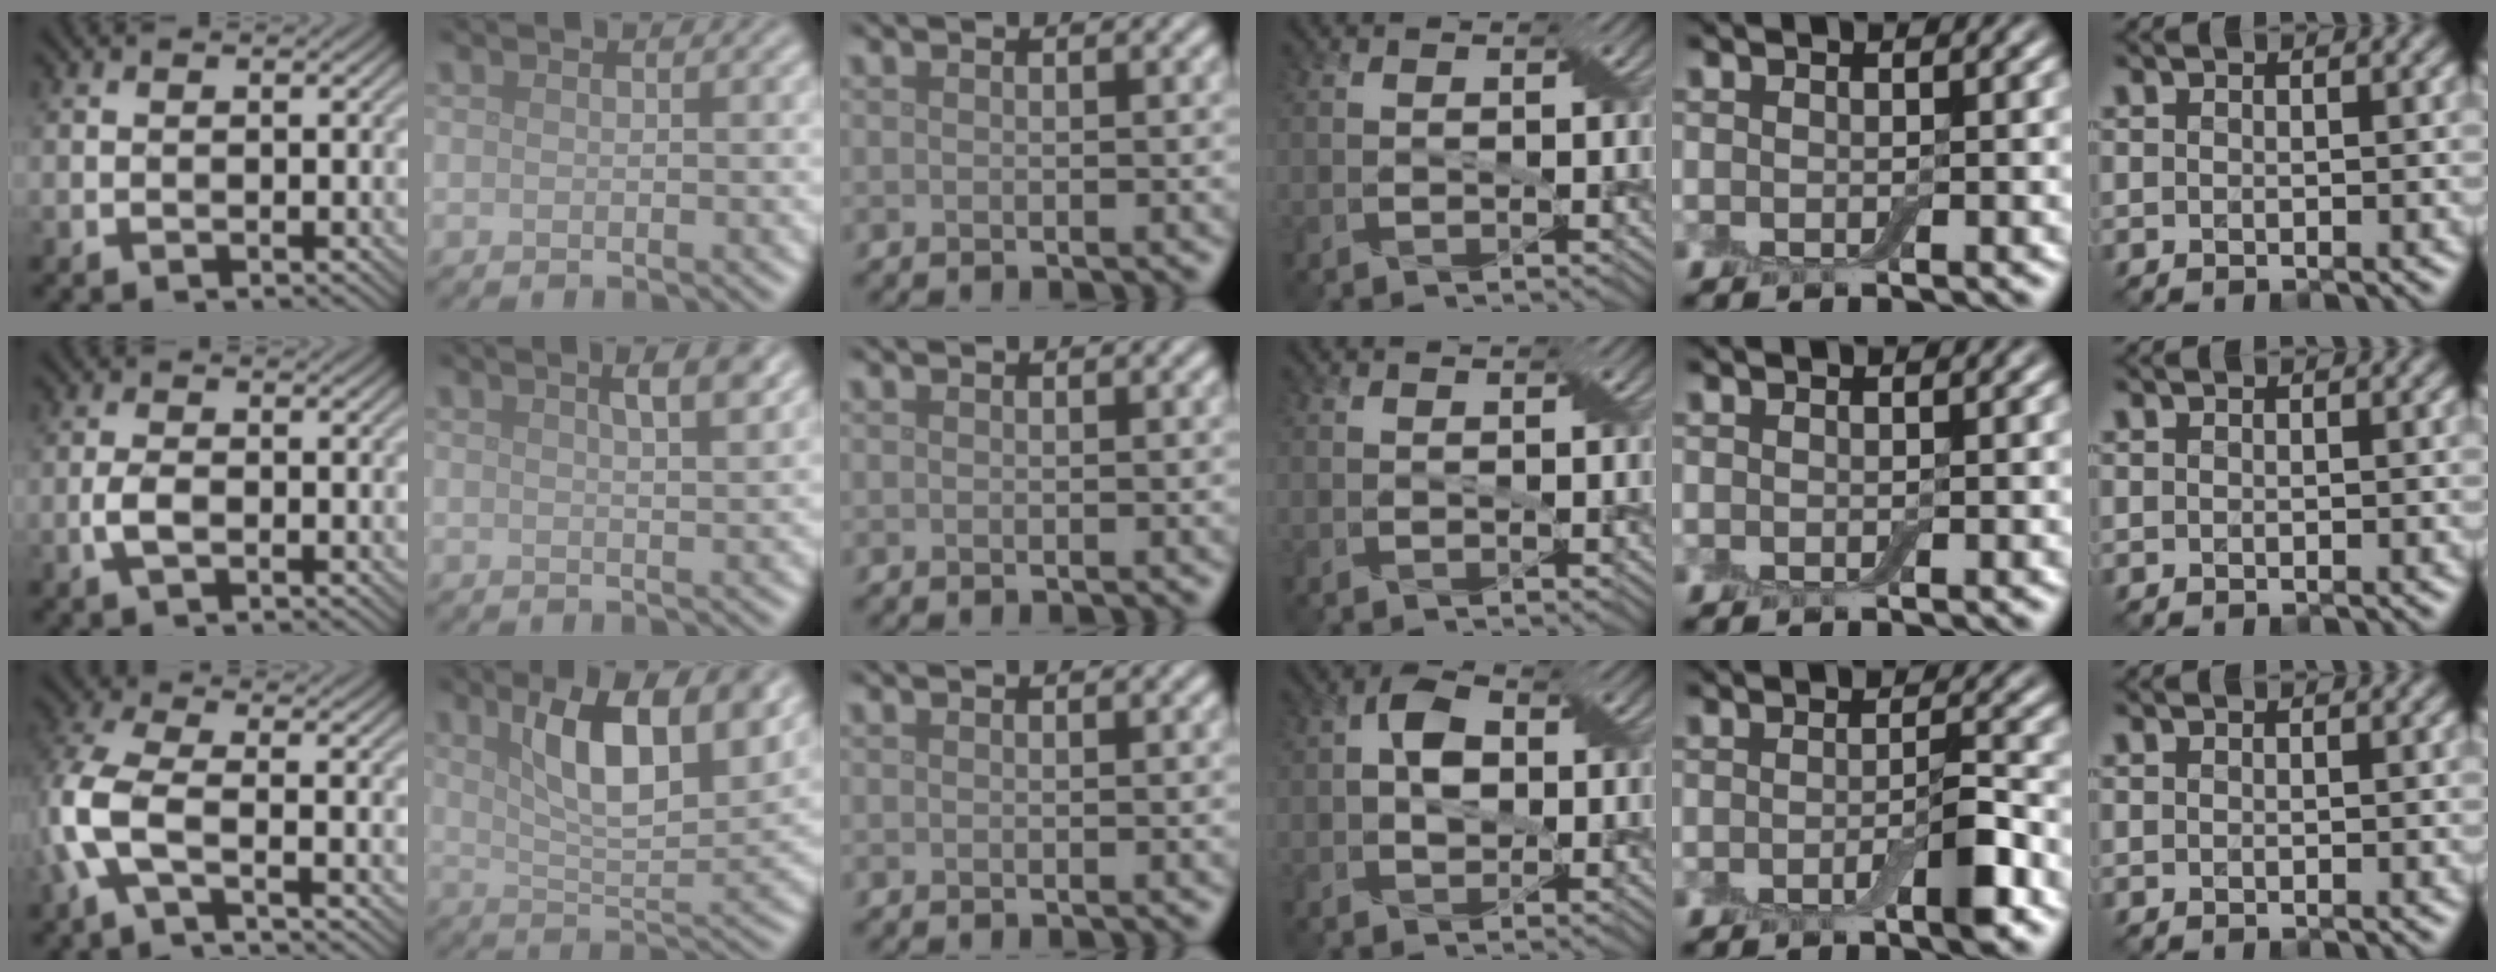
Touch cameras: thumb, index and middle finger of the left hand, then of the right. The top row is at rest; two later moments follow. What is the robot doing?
{"motion": "insert", "object": "box of matches"}